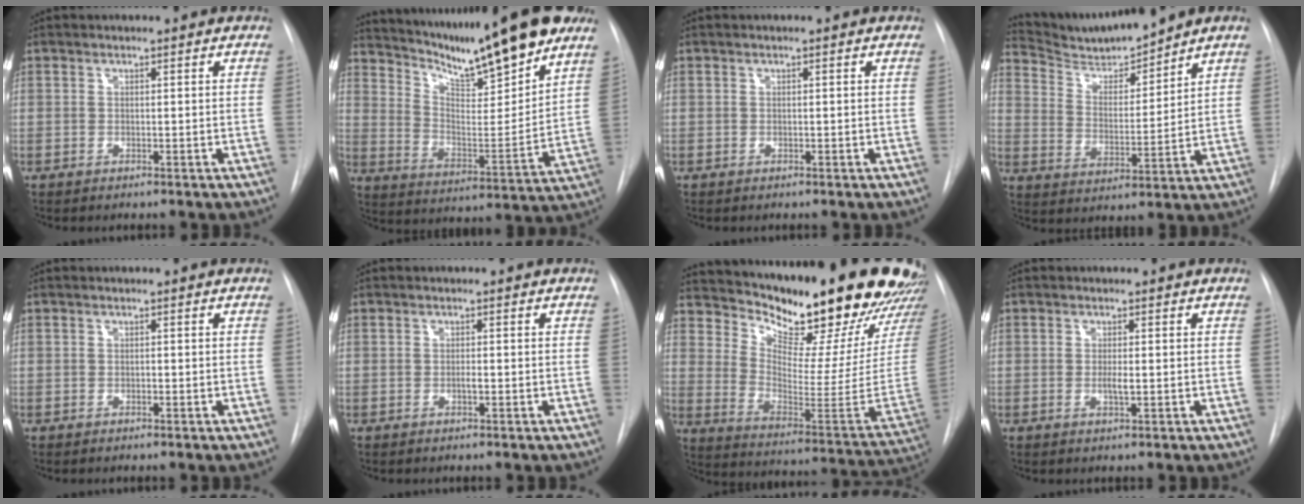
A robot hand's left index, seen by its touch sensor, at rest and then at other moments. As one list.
[{"total": 21.4, "force": [17.2, 2.3, 12.4], "torque": [-0.203, -0.015, 0.260]}, {"total": 0.0}, {"total": 9.7, "force": [9.4, 0.0, 2.3], "torque": [-0.051, 0.002, 0.183]}, {"total": 0.0}, {"total": 0.9, "force": [-0.3, 0.2, 0.8], "torque": [-0.015, 0.000, -0.006]}, {"total": 25.4, "force": [22.1, 3.7, 12.0], "torque": [-0.196, -0.107, 0.293]}, {"total": 1.6, "force": [-0.2, 0.3, 1.6], "torque": [-0.030, -0.002, -0.004]}]